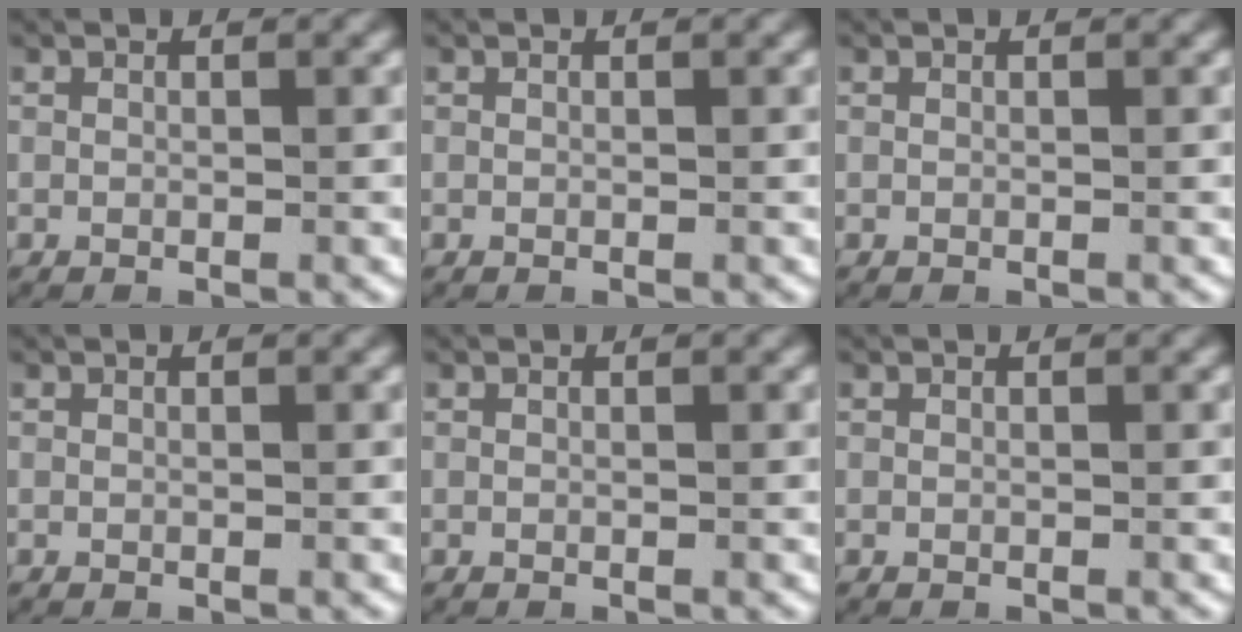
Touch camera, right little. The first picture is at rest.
{"total": 0.0}
{"total": 0.0}
{"total": 0.0}
{"total": 0.0}
{"total": 0.0}